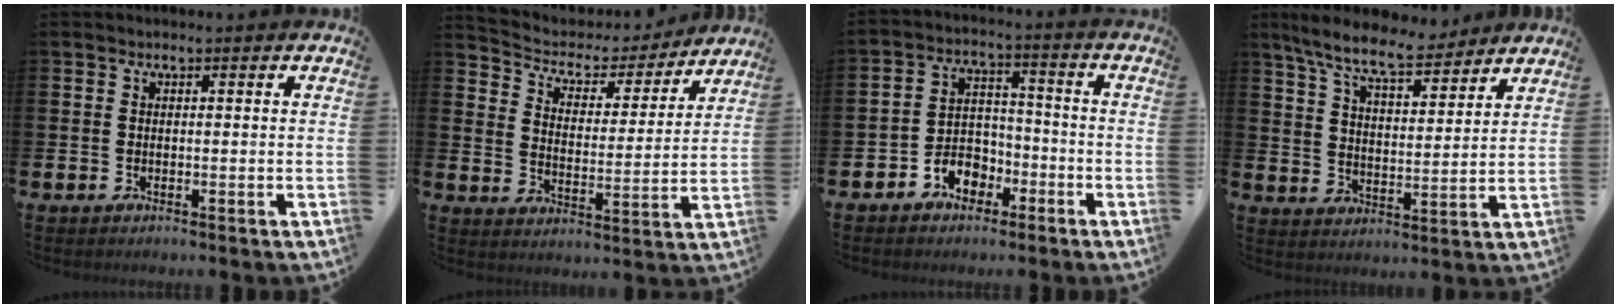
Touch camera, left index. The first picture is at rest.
{"total": 4.9, "force": [4.2, 2.2, 0.8], "torque": [-0.045, -0.036, 0.066]}
{"total": 4.4, "force": [-2.7, 3.3, 1.1], "torque": [-0.030, 0.006, -0.056]}
{"total": 9.1, "force": [8.2, 1.5, 3.5], "torque": [-0.096, -0.034, 0.149]}